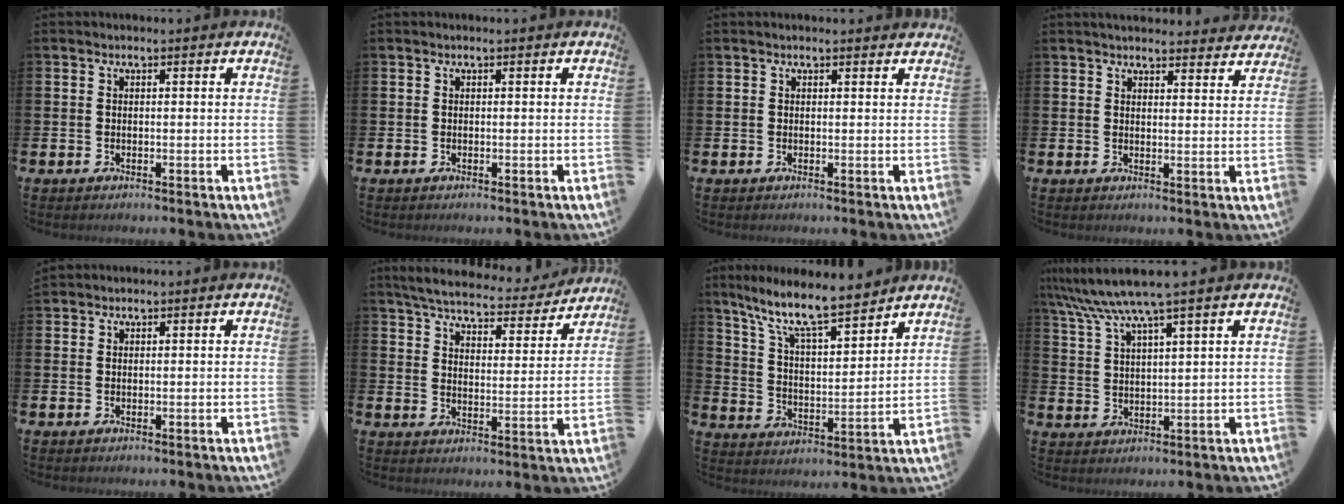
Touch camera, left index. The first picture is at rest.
{"total": 0.0}
{"total": 0.6, "force": [0.6, 0.1, 0.2], "torque": [-0.003, 0.002, 0.010]}
{"total": 3.8, "force": [3.8, 0.6, 0.4], "torque": [-0.005, -0.022, 0.068]}
{"total": 1.0, "force": [1.0, 0.2, -0.1], "torque": [0.002, 0.002, 0.019]}
{"total": 5.8, "force": [5.5, 1.0, 1.7], "torque": [-0.057, -0.038, 0.090]}
{"total": 10.0, "force": [8.9, 1.4, 4.4], "torque": [-0.111, -0.057, 0.152]}
{"total": 7.2, "force": [6.0, 0.1, 4.0], "torque": [-0.099, -0.019, 0.105]}